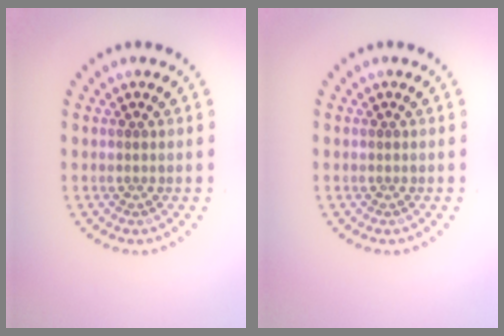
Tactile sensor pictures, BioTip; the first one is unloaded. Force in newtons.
{"total": 0.0}